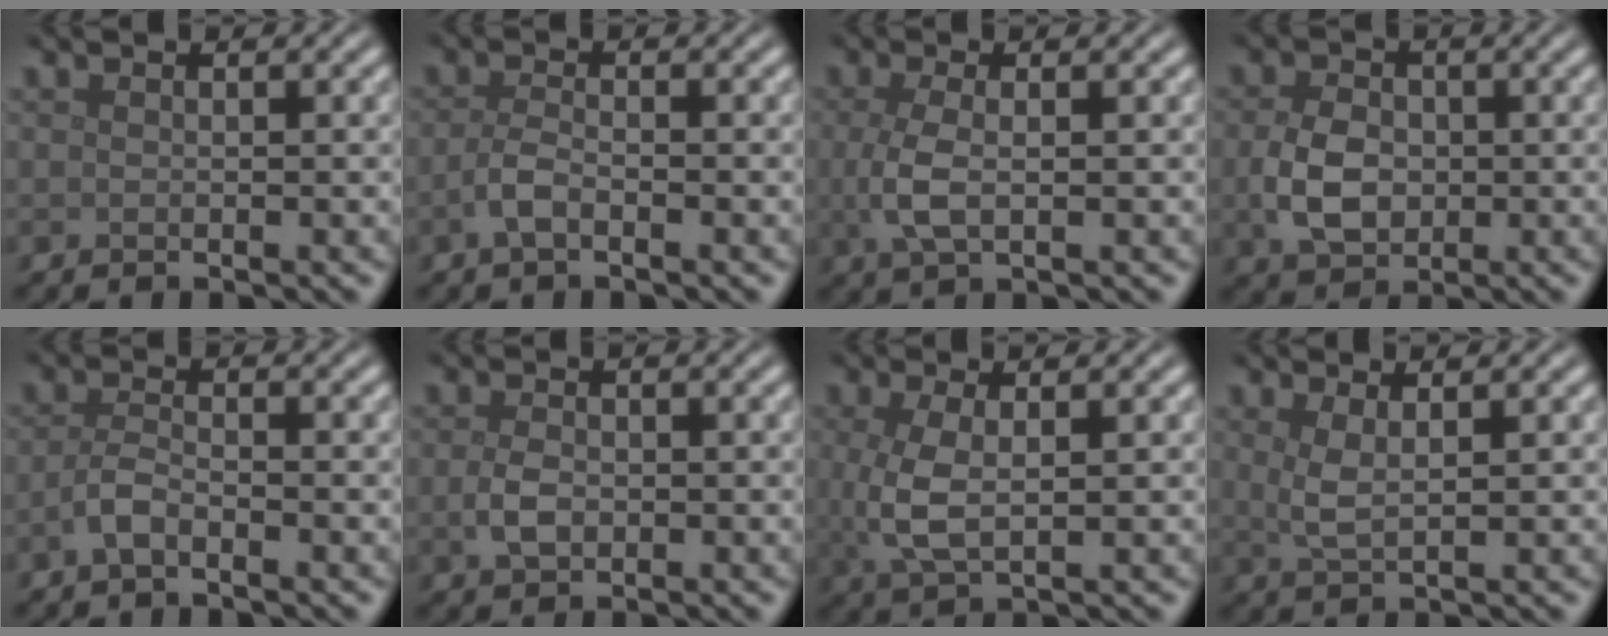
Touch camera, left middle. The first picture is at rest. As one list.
[{"total": 1.9, "force": [-0.9, 0.7, 1.5], "torque": [-0.034, 0.002, -0.022]}, {"total": 3.0, "force": [0.0, 1.3, 2.8], "torque": [-0.068, -0.002, -0.001]}, {"total": 4.3, "force": [-0.4, 3.2, 2.8], "torque": [-0.064, -0.004, -0.008]}, {"total": 2.0, "force": [-1.1, 0.7, 1.5], "torque": [-0.033, 0.003, -0.027]}, {"total": 2.0, "force": [-0.3, 1.4, 1.5], "torque": [-0.035, -0.002, -0.005]}, {"total": 3.8, "force": [0.3, 1.6, 3.4], "torque": [-0.087, 0.000, 0.007]}, {"total": 2.1, "force": [0.8, 0.6, 1.9], "torque": [-0.040, -0.003, 0.018]}]